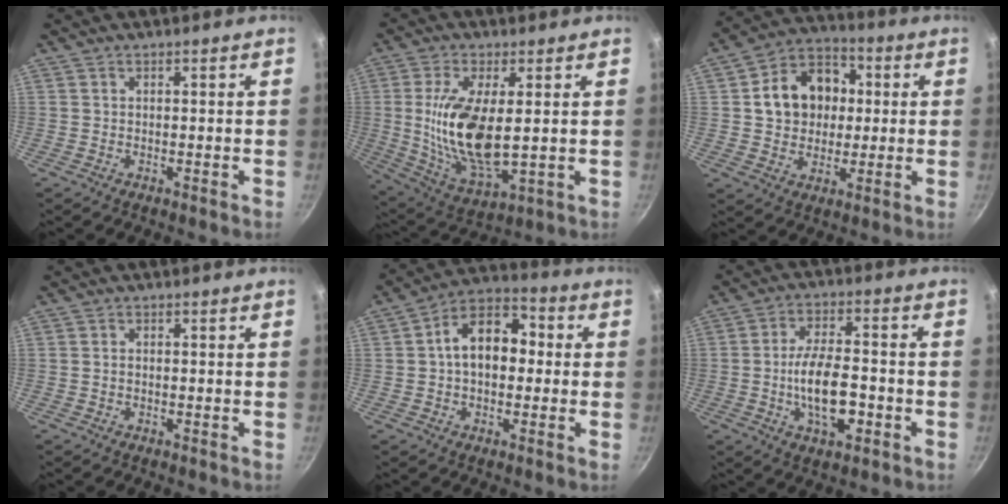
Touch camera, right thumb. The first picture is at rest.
{"total": 16.1, "force": [1.3, 6.9, 14.5], "torque": [-0.274, -0.016, 0.031]}
{"total": 13.9, "force": [1.8, 11.3, 8.0], "torque": [-0.098, 0.023, 0.021]}
{"total": 0.6, "force": [-0.2, 0.5, 0.4], "torque": [-0.006, 0.004, -0.005]}
{"total": 12.3, "force": [0.7, 8.5, 8.9], "torque": [-0.096, 0.038, -0.007]}
{"total": 11.9, "force": [-3.1, 5.4, 10.2], "torque": [-0.166, 0.024, -0.053]}